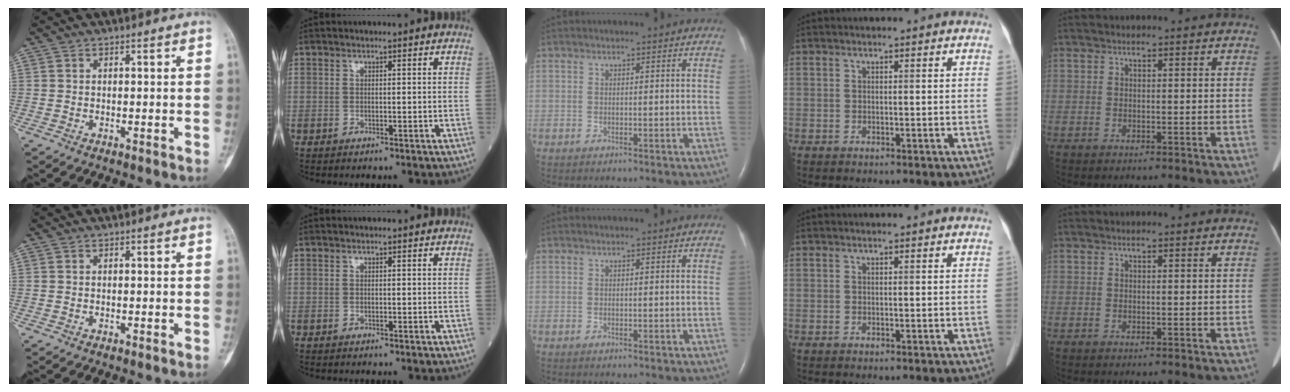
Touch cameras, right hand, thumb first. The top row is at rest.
{}